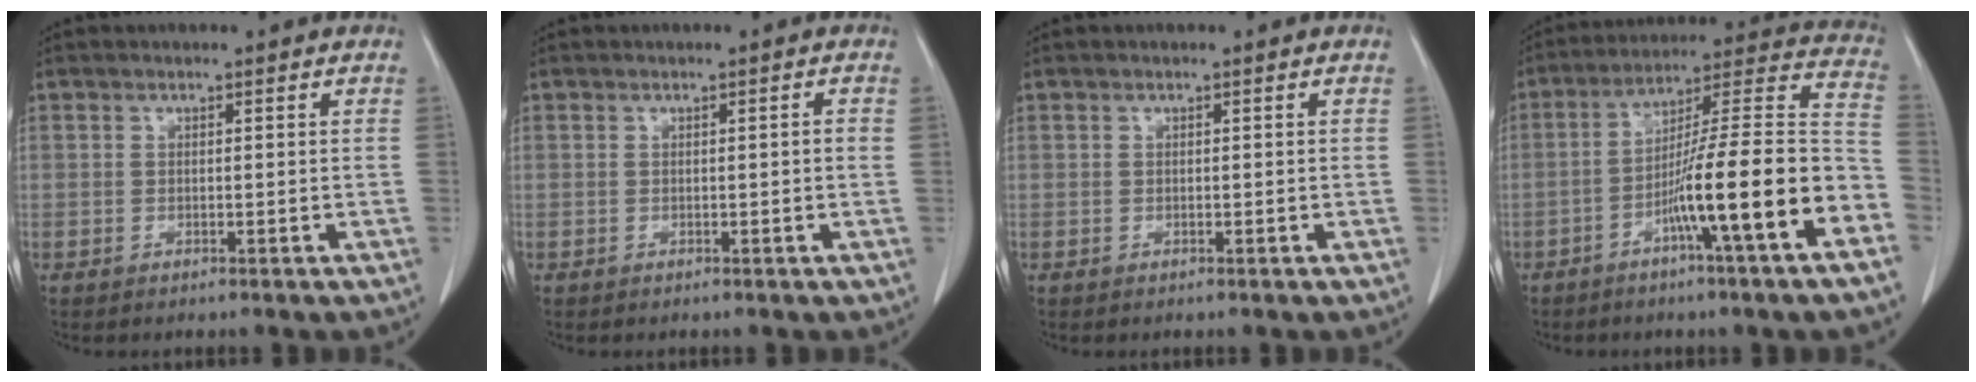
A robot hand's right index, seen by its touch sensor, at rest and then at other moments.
{"total": 0.9, "force": [-0.1, -0.1, 0.9], "torque": [-0.012, 0.000, 0.001]}
{"total": 0.0}
{"total": 18.6, "force": [-7.2, -0.4, 17.1], "torque": [-0.239, 0.011, -0.119]}